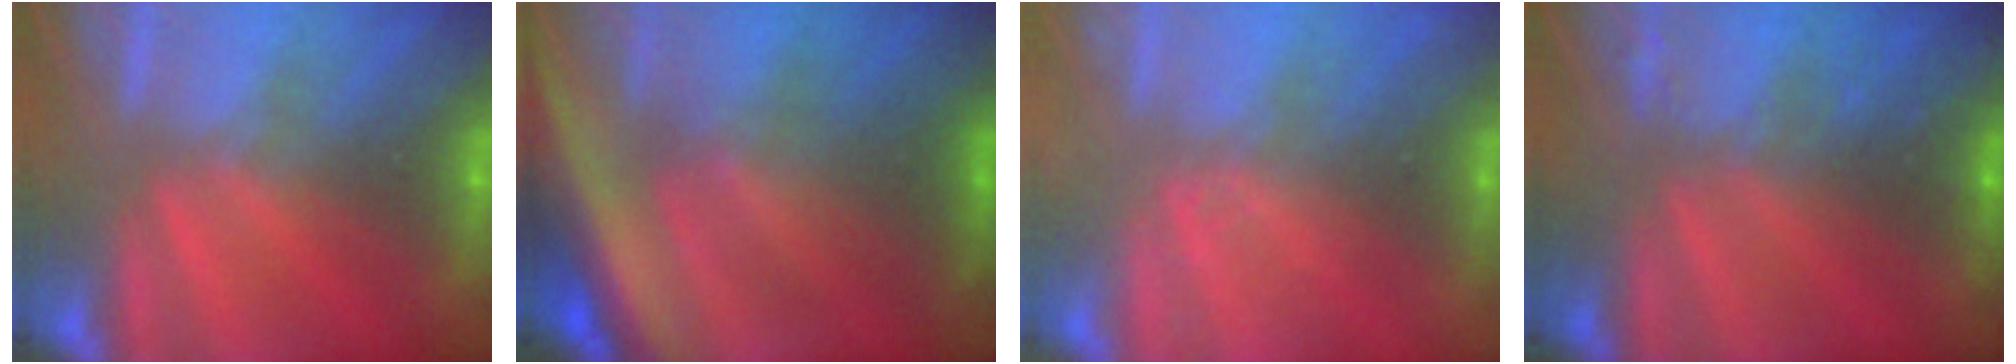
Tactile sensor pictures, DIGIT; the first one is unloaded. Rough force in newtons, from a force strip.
{"total": 7.3}
{"total": 2.1}
{"total": 12.7}